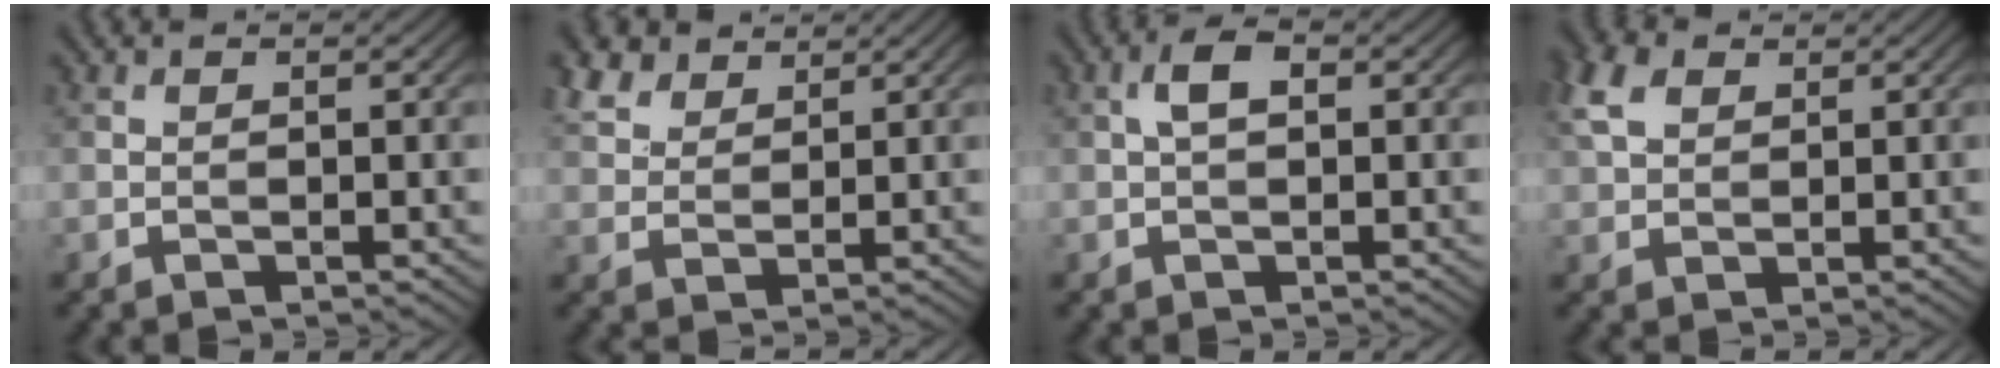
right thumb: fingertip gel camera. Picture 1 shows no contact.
{"total": 4.8, "force": [3.4, 2.7, 2.0], "torque": [-0.058, 0.007, 0.074]}
{"total": 2.9, "force": [0.5, 1.4, 2.4], "torque": [-0.046, 0.009, 0.005]}
{"total": 5.0, "force": [2.2, 3.3, 3.0], "torque": [-0.086, 0.016, 0.041]}